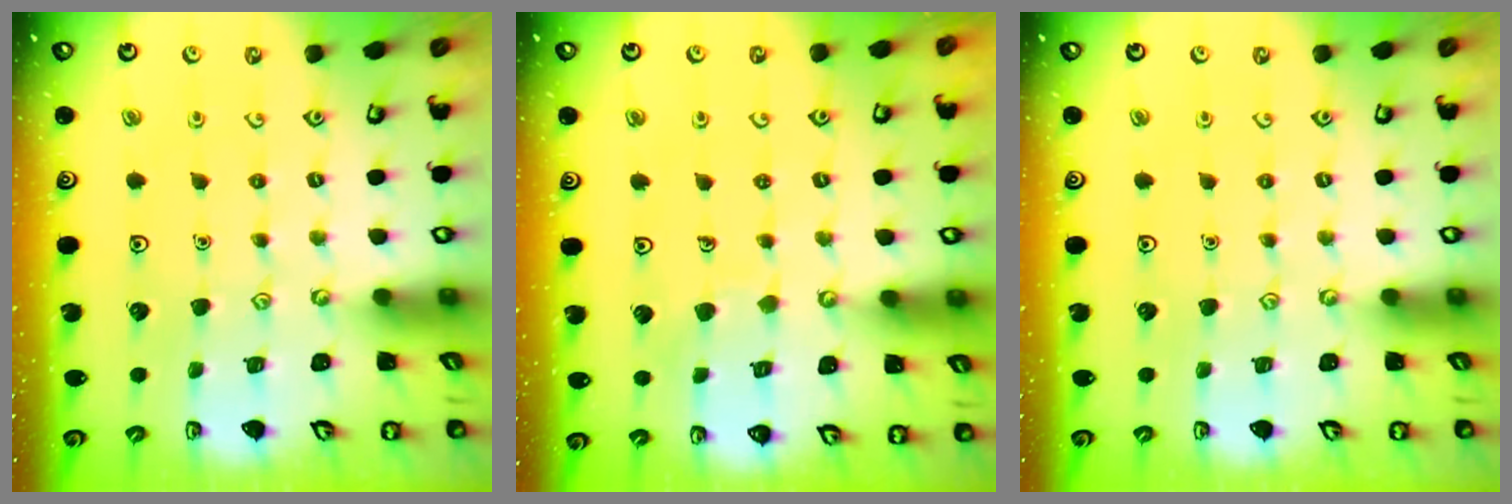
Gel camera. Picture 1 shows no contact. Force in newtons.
{"total": 4.1, "press": 4.1, "slide": 0.2}
{"total": 0.0}